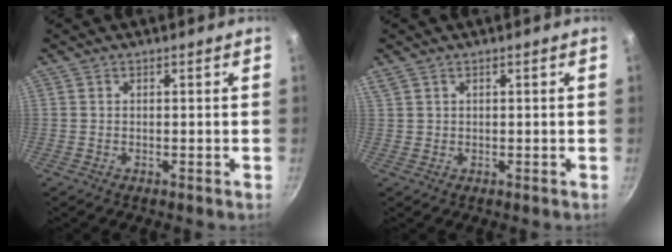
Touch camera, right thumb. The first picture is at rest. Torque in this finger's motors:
{"motor_torque": [0.41, 1.31, 0.26, -0.02, 0.36]}